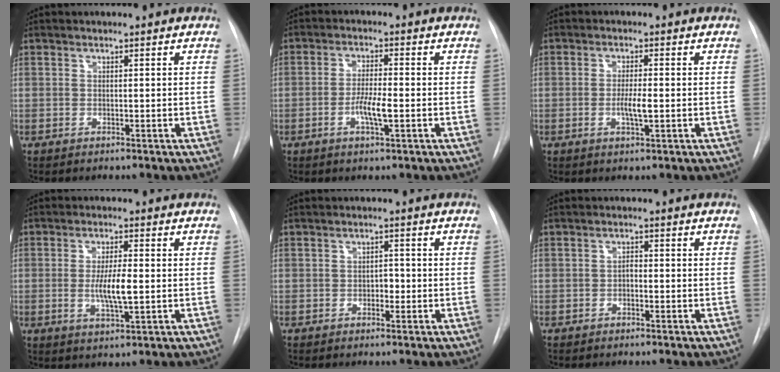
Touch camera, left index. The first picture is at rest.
{"total": 4.4, "force": [-1.3, 0.6, 4.2], "torque": [-0.080, -0.003, -0.025]}
{"total": 3.2, "force": [-0.6, 0.4, 3.1], "torque": [-0.059, -0.003, -0.010]}
{"total": 5.7, "force": [-0.5, 1.0, 5.6], "torque": [-0.107, -0.007, -0.008]}
{"total": 1.7, "force": [-0.5, 1.1, 1.2], "torque": [-0.013, 0.005, -0.008]}
{"total": 1.2, "force": [-0.5, 0.6, 0.9], "torque": [-0.010, 0.005, -0.012]}